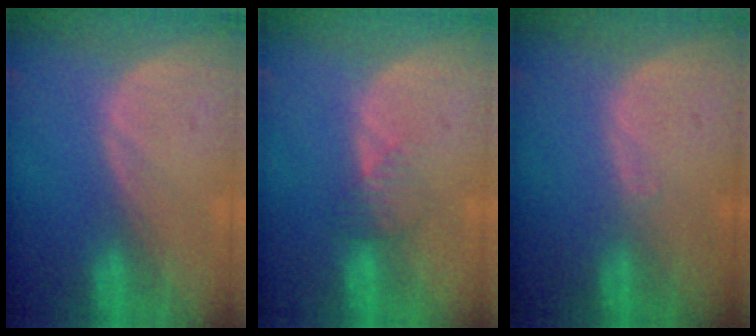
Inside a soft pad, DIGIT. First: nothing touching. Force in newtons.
{"total": 2.4, "press": 2.4, "slide": 0.1}
{"total": 0.6, "press": 0.4, "slide": 0.4}